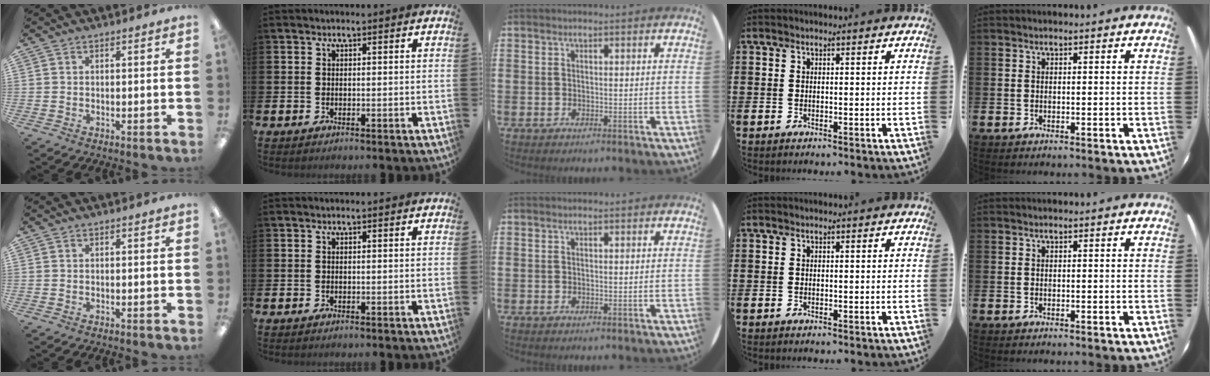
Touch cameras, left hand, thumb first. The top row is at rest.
{}